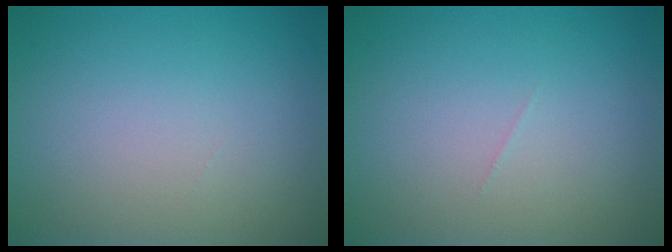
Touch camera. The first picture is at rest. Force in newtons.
{"total": 0.0}